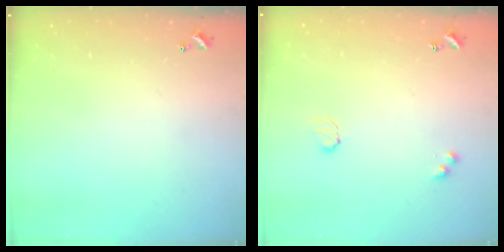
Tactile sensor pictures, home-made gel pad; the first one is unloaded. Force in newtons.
{"total": 3.2, "press": 3.1, "slide": 0.6}